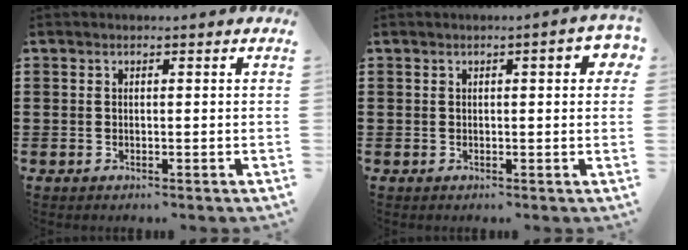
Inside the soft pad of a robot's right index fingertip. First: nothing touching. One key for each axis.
{"total": 2.9, "fx": 0.6, "fy": 0.6, "fz": 2.8, "tx": -0.037, "ty": 0.000, "tz": 0.005}